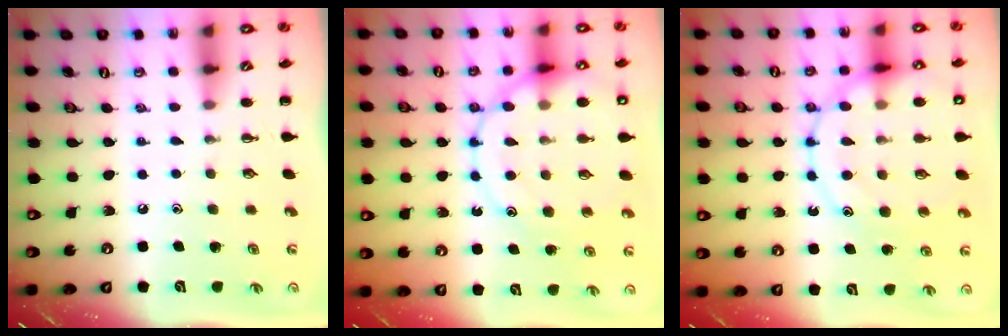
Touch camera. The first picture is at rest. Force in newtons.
{"total": 18.5, "press": 18.3, "slide": 2.5}
{"total": 18.3, "press": 18.2, "slide": 2.0}